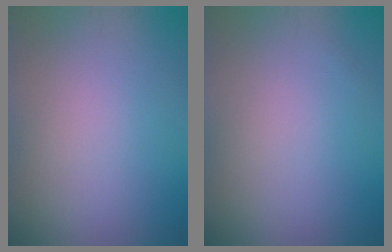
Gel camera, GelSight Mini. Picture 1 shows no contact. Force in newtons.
{"total": 0.0}